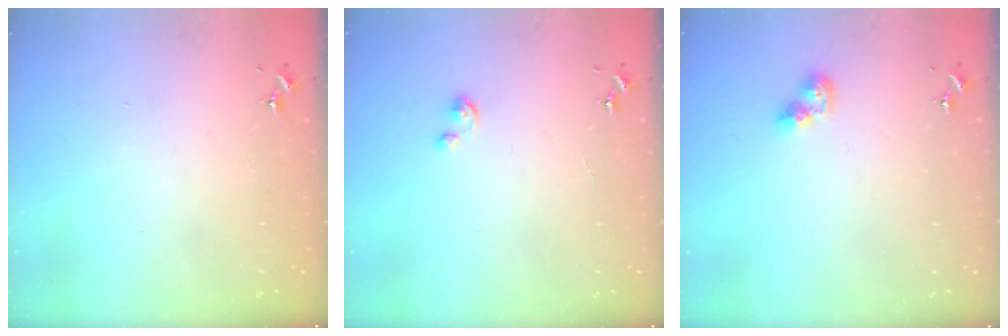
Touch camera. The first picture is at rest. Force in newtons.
{"total": 1.9, "press": 1.9, "slide": 0.1}
{"total": 7.5, "press": 7.4, "slide": 0.6}